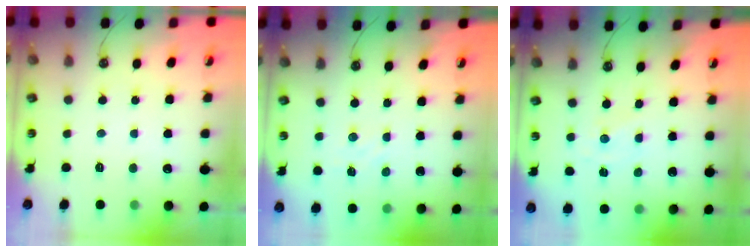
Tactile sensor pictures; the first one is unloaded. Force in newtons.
{"total": 2.6, "press": 2.6, "slide": 0.4}
{"total": 0.0}